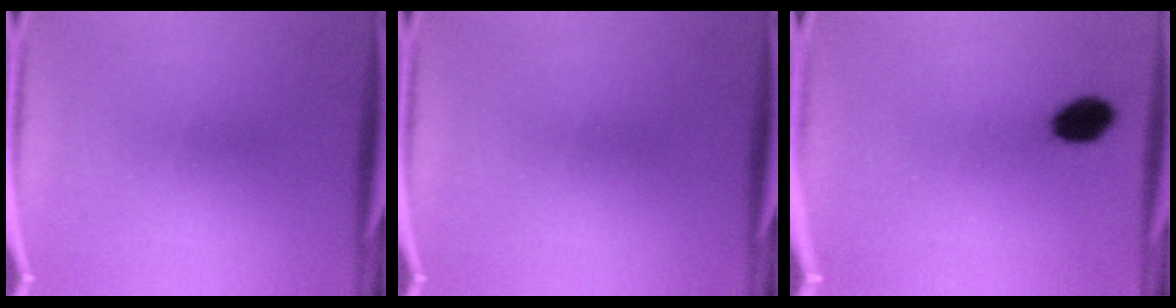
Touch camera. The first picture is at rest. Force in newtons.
{"total": 0.0}
{"total": 6.3}